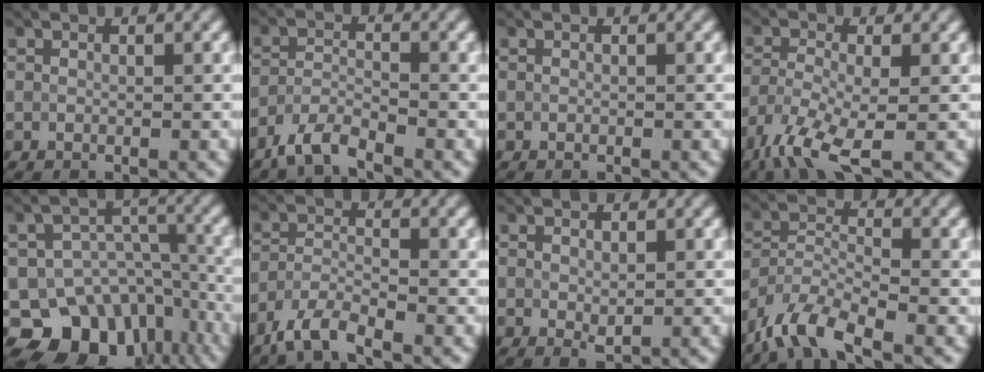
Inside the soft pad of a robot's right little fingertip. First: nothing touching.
{"total": 3.5, "force": [-2.8, 0.8, 1.9], "torque": [-0.044, -0.004, -0.066]}
{"total": 0.0}
{"total": 5.8, "force": [-3.5, 1.6, 4.3], "torque": [-0.095, -0.012, -0.078]}
{"total": 10.8, "force": [-6.4, 7.6, 4.3], "torque": [-0.048, -0.005, -0.103]}
{"total": 3.8, "force": [-3.0, 0.9, 2.3], "torque": [-0.050, -0.006, -0.071]}
{"total": 0.9, "force": [0.1, 0.5, 0.8], "torque": [-0.014, -0.003, 0.006]}
{"total": 6.2, "force": [-4.7, 1.9, 3.5], "torque": [-0.069, -0.004, -0.101]}